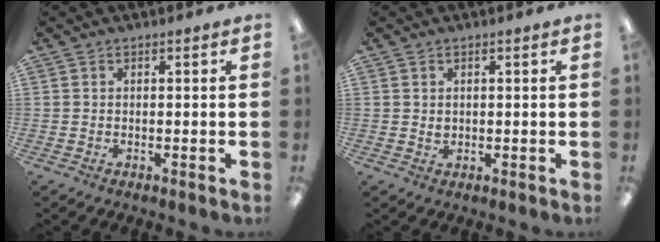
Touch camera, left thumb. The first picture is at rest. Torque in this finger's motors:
{"motor_torque": [-0.17, 0.08, 0.08, -0.07, 0.00]}